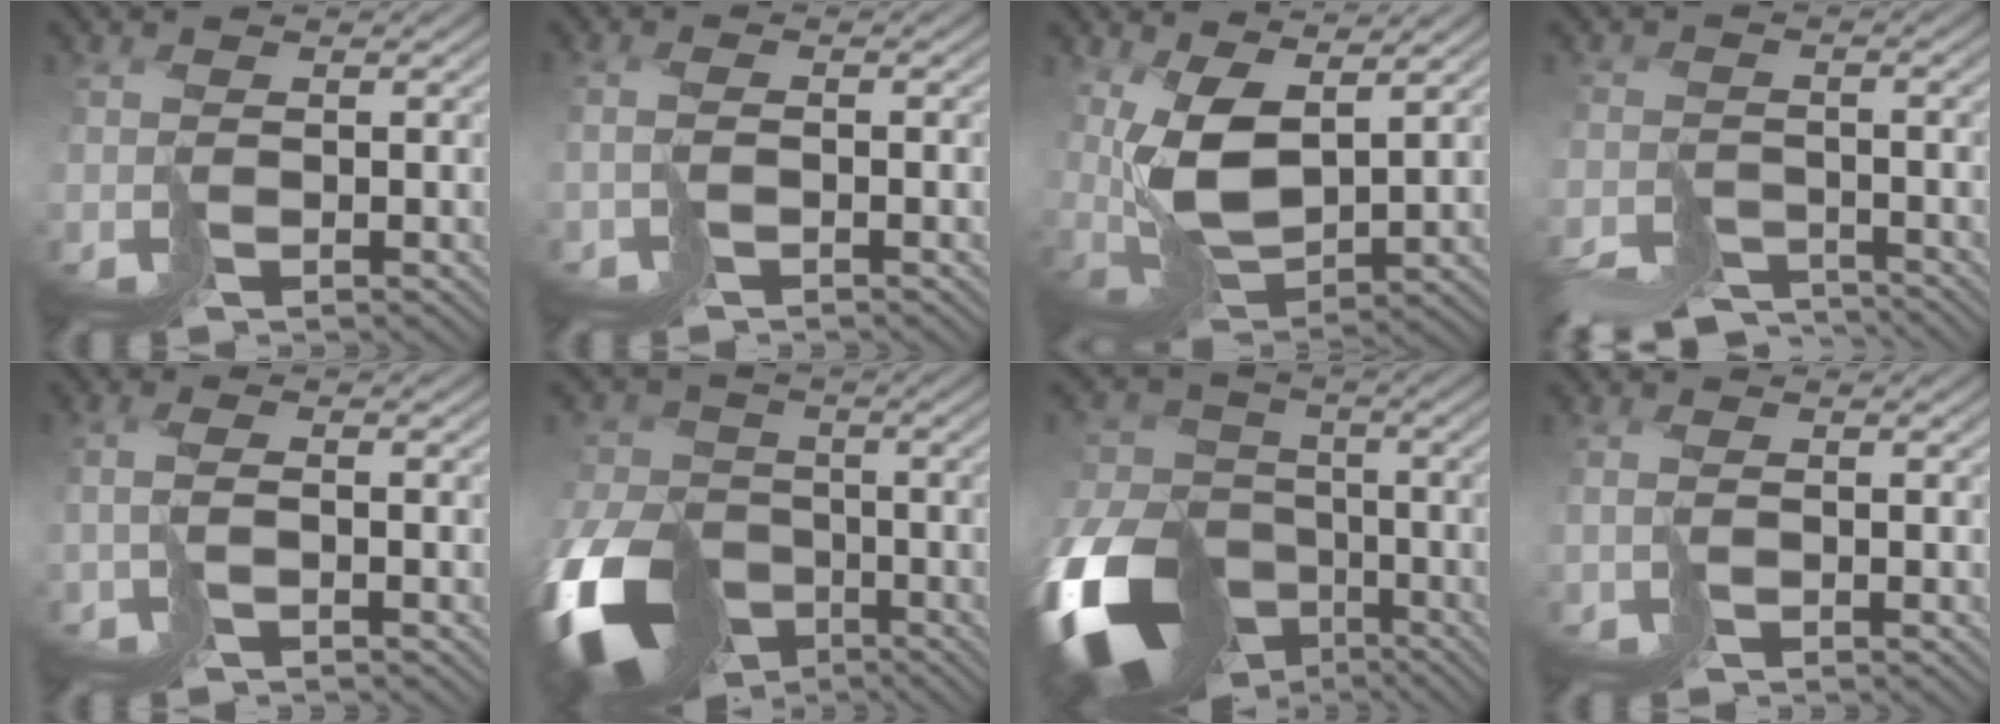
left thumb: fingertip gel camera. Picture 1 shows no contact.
{"total": 1.1, "force": [-0.8, 0.3, 0.8], "torque": [-0.011, 0.003, -0.024]}
{"total": 7.1, "force": [2.7, 3.3, 5.7], "torque": [-0.125, 0.001, 0.053]}
{"total": 5.8, "force": [-5.5, 1.6, 1.0], "torque": [-0.011, -0.007, -0.098]}
{"total": 2.1, "force": [-1.1, 0.6, 1.7], "torque": [-0.029, 0.003, -0.031]}
{"total": 17.4, "force": [-8.6, 12.2, 8.9], "torque": [-0.245, -0.061, -0.139]}
{"total": 20.0, "force": [-10.2, 14.3, 9.7], "torque": [-0.283, -0.065, -0.147]}
{"total": 0.6, "force": [-0.6, 0.1, 0.3], "torque": [-0.003, 0.002, -0.016]}